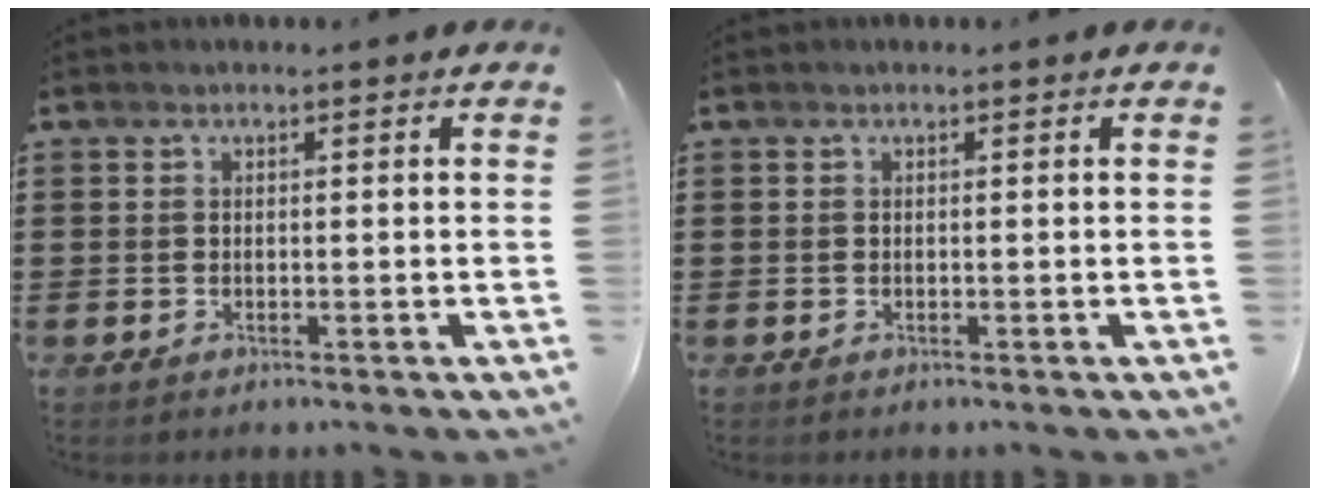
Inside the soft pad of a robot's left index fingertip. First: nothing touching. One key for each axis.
{"total": 0.0}